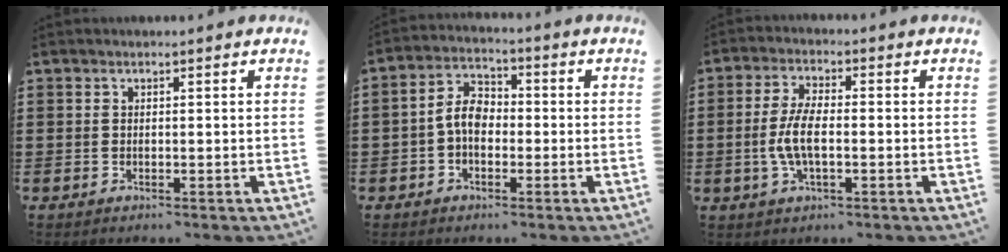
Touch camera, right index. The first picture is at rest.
{"total": 5.2, "force": [-0.8, 3.3, 4.0], "torque": [-0.091, 0.008, -0.020]}
{"total": 5.8, "force": [-1.0, 2.2, 5.3], "torque": [-0.128, -0.006, -0.028]}